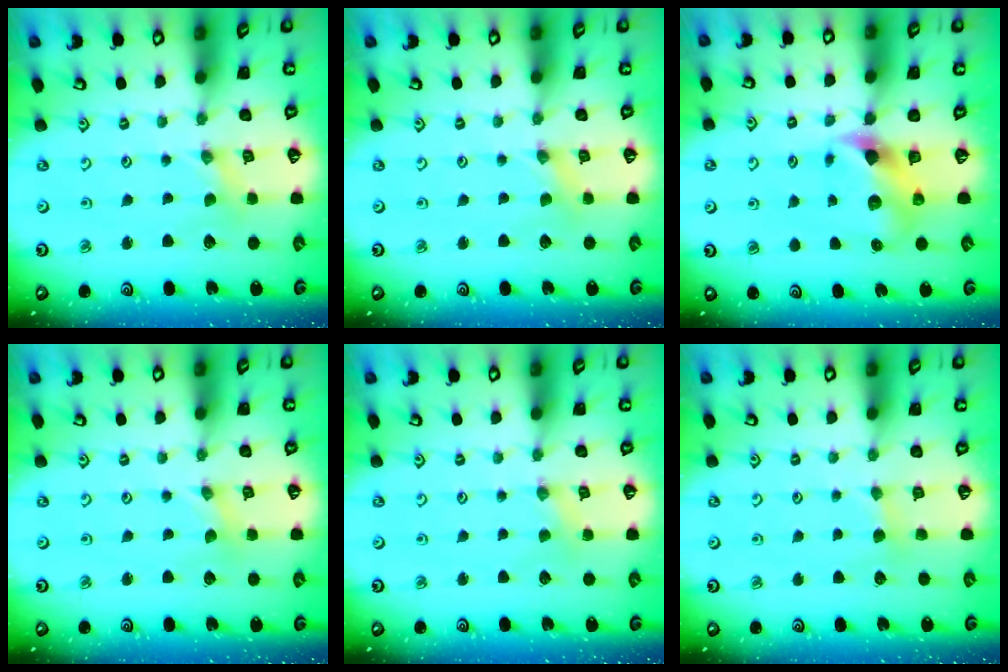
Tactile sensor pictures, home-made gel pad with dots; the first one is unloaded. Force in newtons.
{"total": 0.0}
{"total": 7.3, "press": 7.2, "slide": 1.2}
{"total": 0.0}
{"total": 1.8, "press": 1.7, "slide": 0.4}
{"total": 3.5, "press": 3.5, "slide": 0.5}